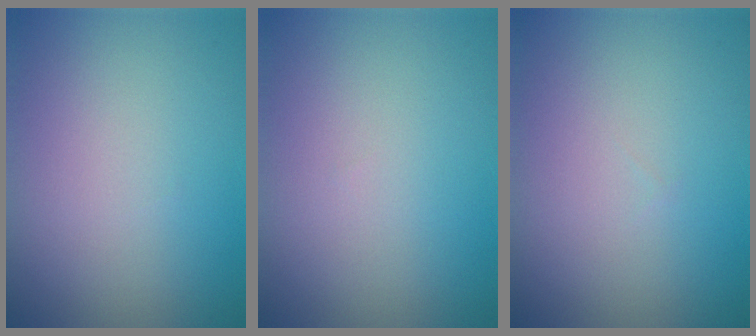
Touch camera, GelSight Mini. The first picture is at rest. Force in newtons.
{"total": 0.0}
{"total": 0.0}